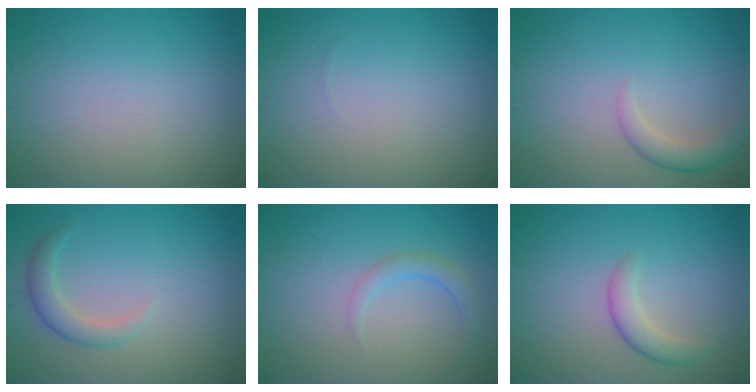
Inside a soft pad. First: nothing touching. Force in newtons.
{"total": 0.0}
{"total": 2.4, "press": 2.4, "slide": 0.2}
{"total": 2.2, "press": 2.2, "slide": 0.1}
{"total": 1.8, "press": 1.8, "slide": 0.0}
{"total": 2.3, "press": 2.3, "slide": 0.1}